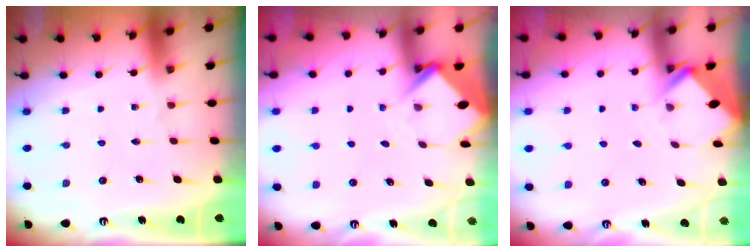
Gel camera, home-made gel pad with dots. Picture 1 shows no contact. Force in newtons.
{"total": 4.0, "press": 4.0, "slide": 0.2}
{"total": 2.8, "press": 2.8, "slide": 0.2}